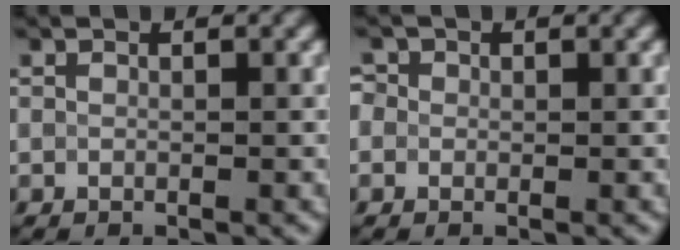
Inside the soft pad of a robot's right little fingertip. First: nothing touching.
{"total": 1.5, "force": [0.6, 1.3, 0.4], "torque": [-0.005, 0.009, -0.009]}